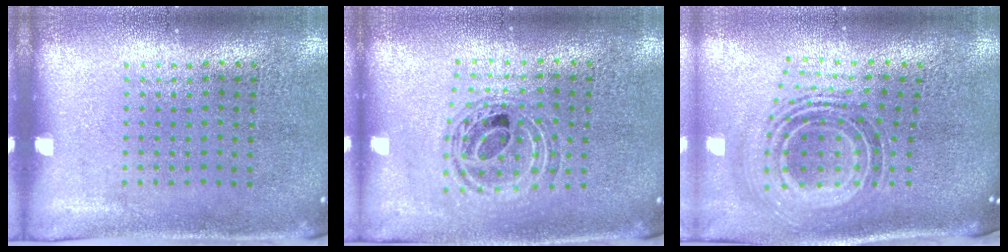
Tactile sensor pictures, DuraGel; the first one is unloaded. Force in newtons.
{"total": 0.8, "press": 0.8, "slide": 0.2}
{"total": 1.7, "press": 1.3, "slide": 1.0}